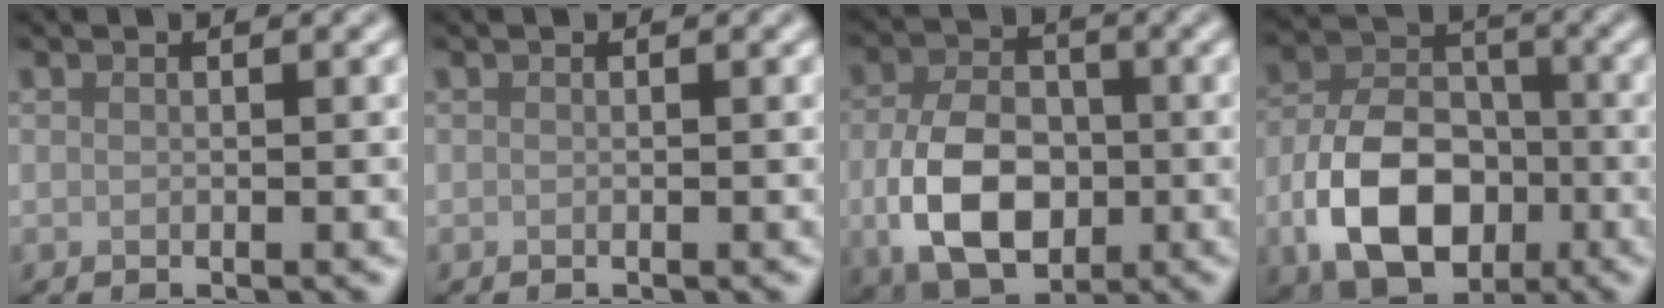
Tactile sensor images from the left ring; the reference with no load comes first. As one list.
[{"total": 0.0}, {"total": 8.3, "force": [-1.6, 5.6, 5.9], "torque": [-0.124, -0.010, -0.031]}, {"total": 9.6, "force": [-3.3, 6.4, 6.3], "torque": [-0.119, -0.002, -0.061]}]